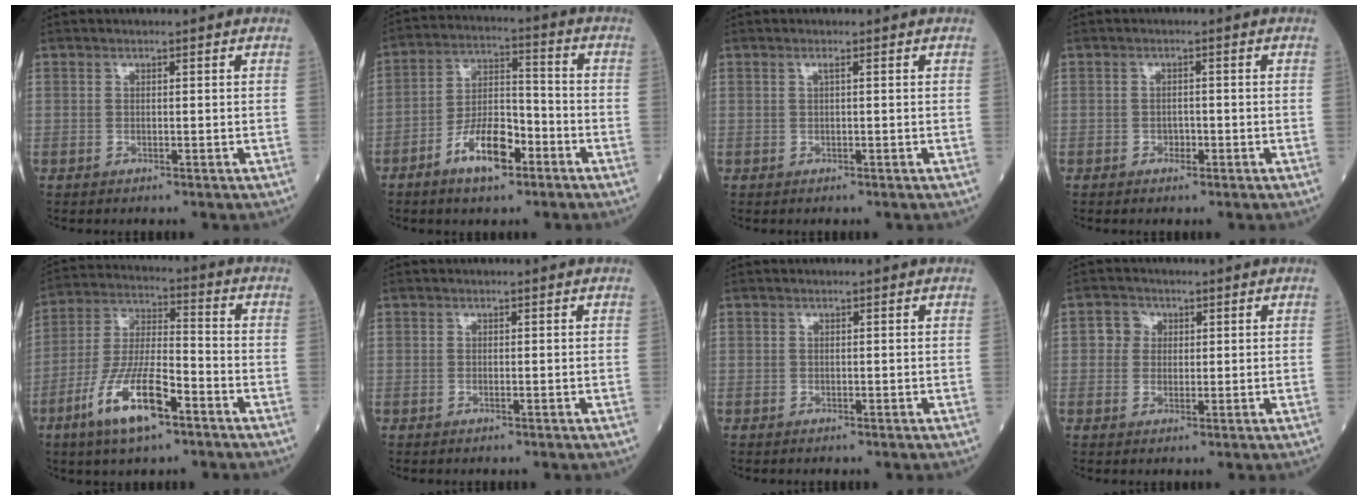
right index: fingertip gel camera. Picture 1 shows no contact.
{"total": 9.6, "force": [-5.2, 3.5, 7.3], "torque": [-0.140, 0.008, -0.094]}
{"total": 0.5, "force": [0.1, -0.1, 0.5], "torque": [-0.011, -0.001, 0.004]}
{"total": 1.3, "force": [-0.6, 0.9, 0.8], "torque": [-0.009, 0.004, -0.009]}
{"total": 12.6, "force": [-6.6, 3.0, 10.4], "torque": [-0.213, -0.007, -0.123]}
{"total": 0.0}
{"total": 0.0}
{"total": 2.7, "force": [0.6, 2.6, 0.7], "torque": [-0.007, 0.006, 0.006]}